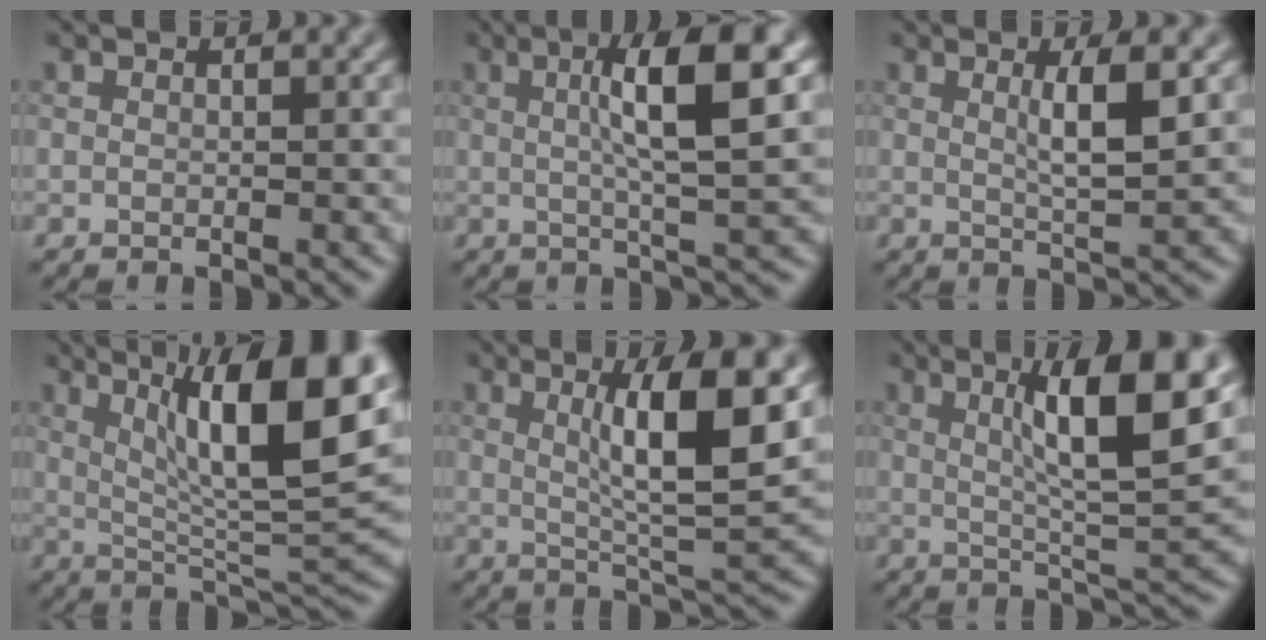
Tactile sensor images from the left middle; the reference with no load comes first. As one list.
[{"total": 7.4, "force": [1.7, 1.3, 7.1], "torque": [-0.104, 0.012, 0.023]}, {"total": 3.6, "force": [0.9, 0.6, 3.5], "torque": [-0.058, -0.003, 0.016]}, {"total": 13.1, "force": [4.6, 3.0, 11.9], "torque": [-0.177, 0.008, 0.078]}, {"total": 8.7, "force": [2.3, 1.8, 8.3], "torque": [-0.118, -0.004, 0.042]}, {"total": 9.7, "force": [2.9, 1.9, 9.1], "torque": [-0.131, 0.002, 0.049]}]